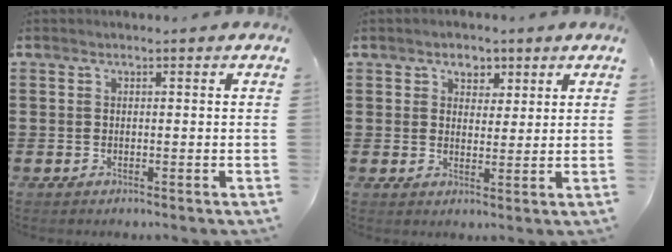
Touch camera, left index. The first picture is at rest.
{"total": 3.0, "force": [1.6, 2.4, 0.8], "torque": [-0.011, 0.007, 0.023]}